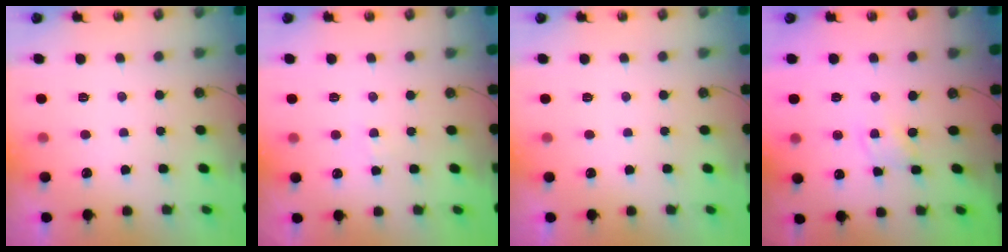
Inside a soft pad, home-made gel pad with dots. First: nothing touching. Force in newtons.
{"total": 4.0, "press": 3.9, "slide": 0.6}
{"total": 0.0}
{"total": 2.8, "press": 2.8, "slide": 0.3}